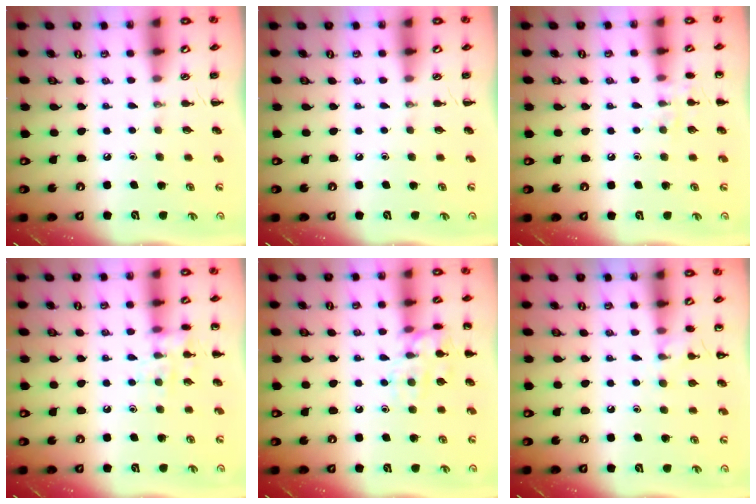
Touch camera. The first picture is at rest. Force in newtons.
{"total": 0.0}
{"total": 6.6, "press": 6.5, "slide": 1.3}
{"total": 10.2, "press": 10.2, "slide": 0.6}
{"total": 11.4, "press": 11.4, "slide": 0.8}
{"total": 7.1, "press": 6.7, "slide": 2.3}